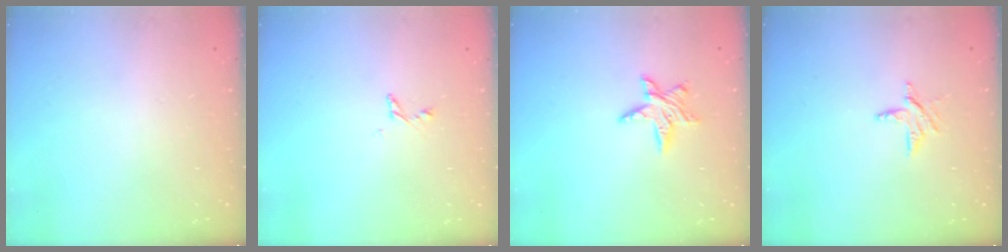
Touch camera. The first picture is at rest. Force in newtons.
{"total": 3.7, "press": 3.7, "slide": 0.3}
{"total": 7.2, "press": 7.2, "slide": 0.2}
{"total": 6.3, "press": 6.3, "slide": 0.3}